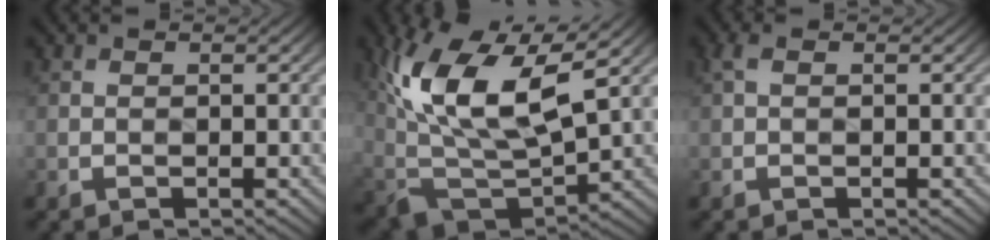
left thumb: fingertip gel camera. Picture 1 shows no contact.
{"total": 16.0, "force": [5.9, 7.9, 12.6], "torque": [-0.272, 0.004, 0.107]}
{"total": 1.0, "force": [0.3, 0.5, 0.9], "torque": [-0.024, 0.004, 0.003]}